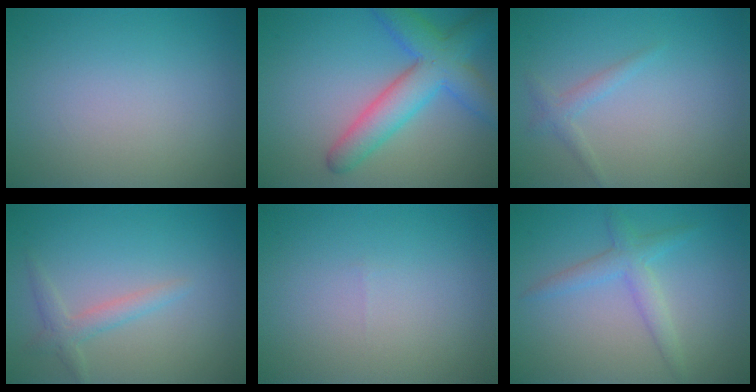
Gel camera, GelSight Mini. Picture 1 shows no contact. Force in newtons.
{"total": 6.5, "press": 6.5, "slide": 0.1}
{"total": 1.2, "press": 1.2, "slide": 0.1}
{"total": 1.9, "press": 1.9, "slide": 0.1}
{"total": 0.0}
{"total": 2.5, "press": 2.5, "slide": 0.1}